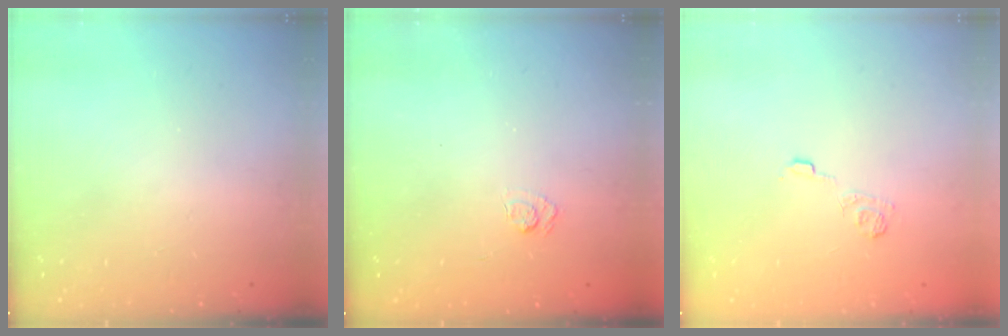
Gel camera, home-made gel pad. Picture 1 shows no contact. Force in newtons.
{"total": 2.5, "press": 2.1, "slide": 1.3}
{"total": 4.0, "press": 3.7, "slide": 1.4}